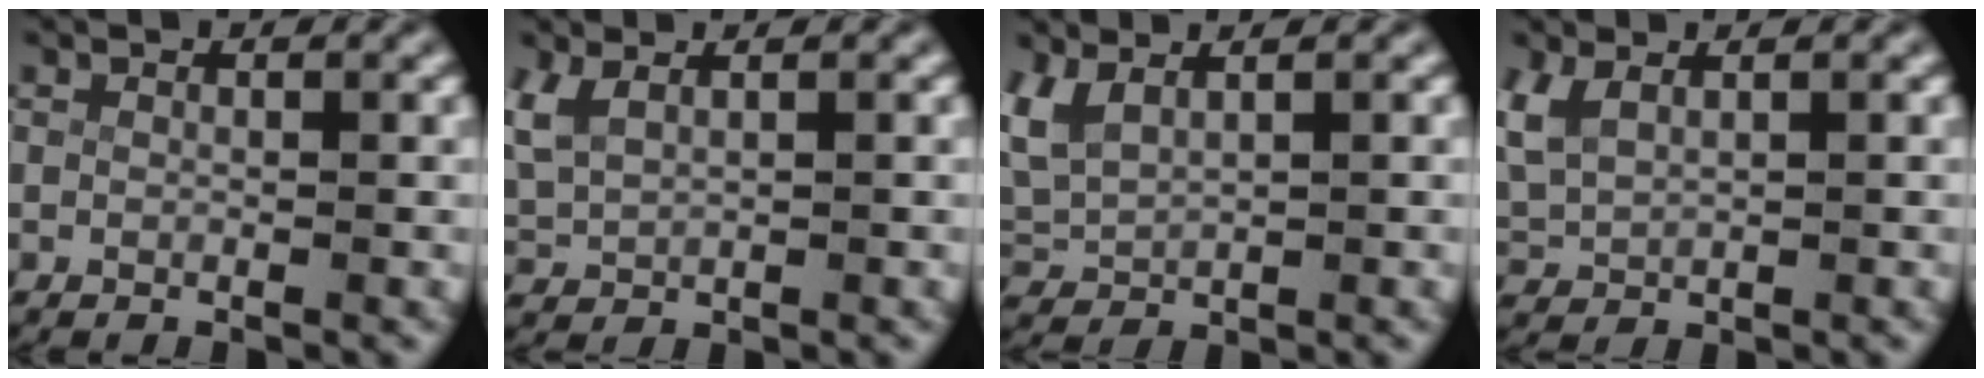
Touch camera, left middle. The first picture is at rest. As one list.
[{"total": 3.0, "force": [1.0, 2.2, 1.8], "torque": [-0.064, -0.007, 0.032]}, {"total": 3.9, "force": [1.5, 2.7, 2.5], "torque": [-0.083, -0.007, 0.037]}, {"total": 3.3, "force": [0.9, 2.5, 1.9], "torque": [-0.072, -0.011, 0.032]}]